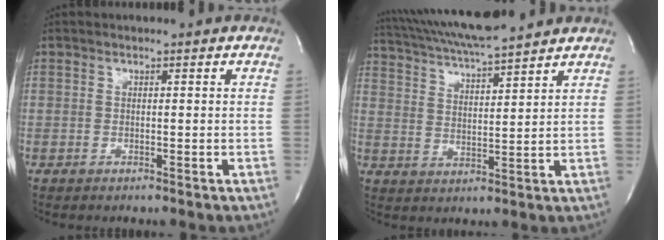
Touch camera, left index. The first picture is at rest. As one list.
[{"total": 13.8, "force": [12.4, 0.3, 5.9], "torque": [-0.118, 0.024, 0.209]}]